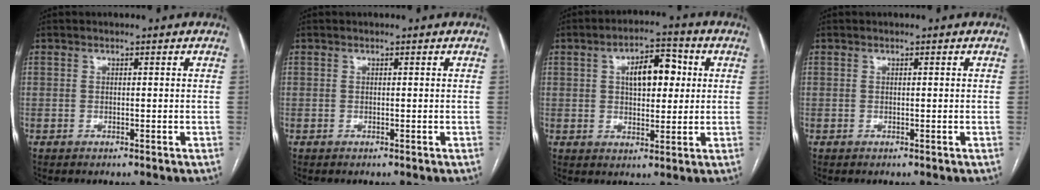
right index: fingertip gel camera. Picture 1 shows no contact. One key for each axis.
{"total": 0.0}
{"total": 8.2, "fx": 2.0, "fy": 3.8, "fz": 7.0, "tx": -0.110, "ty": 0.020, "tz": 0.031}
{"total": 0.0}